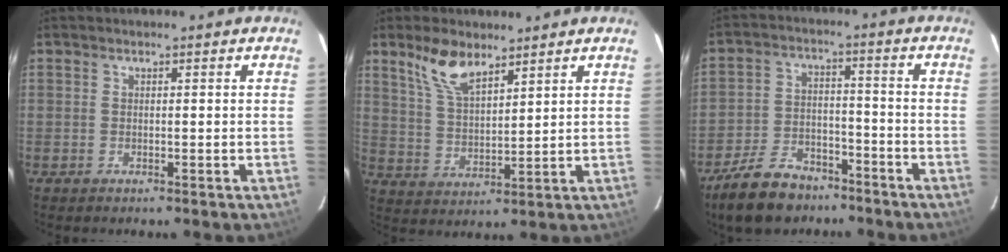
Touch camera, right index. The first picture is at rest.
{"total": 8.5, "force": [6.1, 3.3, 4.9], "torque": [-0.096, 0.011, 0.126]}
{"total": 12.5, "force": [-9.4, 6.6, 4.9], "torque": [-0.122, 0.012, -0.148]}